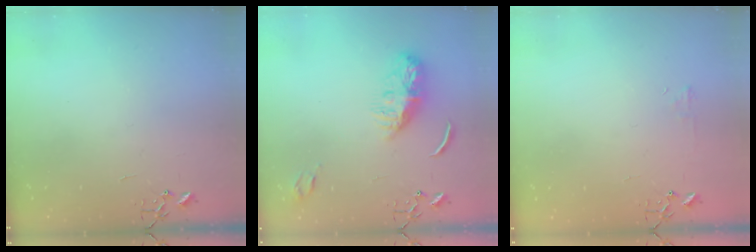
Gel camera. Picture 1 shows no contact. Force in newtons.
{"total": 9.4, "press": 9.4, "slide": 0.4}
{"total": 4.8, "press": 4.7, "slide": 0.7}